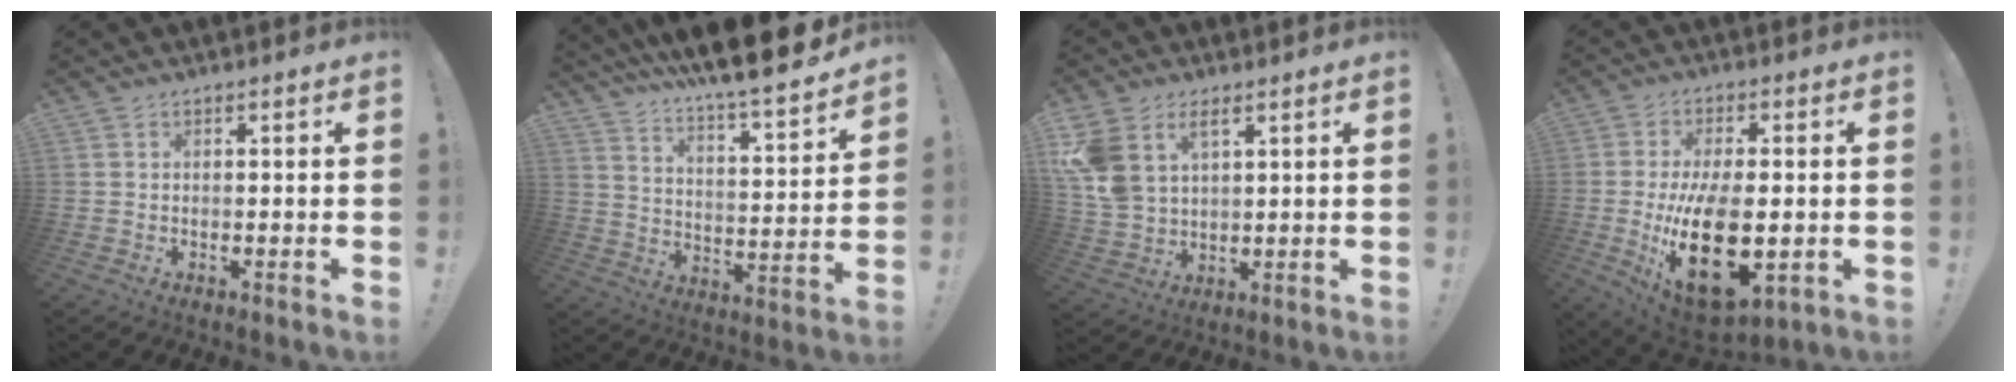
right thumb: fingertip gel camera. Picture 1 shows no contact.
{"total": 10.5, "force": [9.3, 0.6, 4.8], "torque": [-0.094, -0.091, 0.153]}
{"total": 9.9, "force": [5.1, 6.4, 5.6], "torque": [-0.118, -0.022, 0.099]}
{"total": 20.8, "force": [-2.9, 10.3, 17.8], "torque": [-0.322, -0.015, -0.037]}